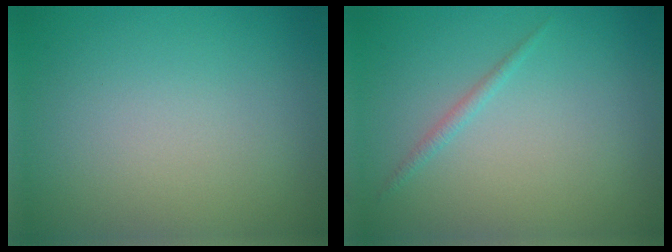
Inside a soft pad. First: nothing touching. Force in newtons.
{"total": 0.8, "press": 0.8, "slide": 0.1}